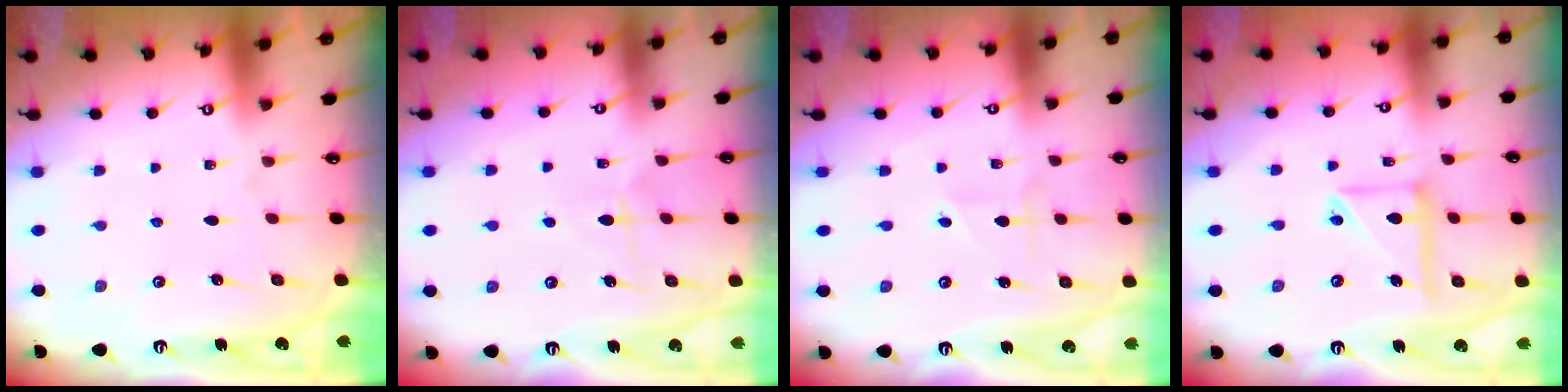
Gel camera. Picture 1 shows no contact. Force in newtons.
{"total": 6.9, "press": 6.9, "slide": 0.6}
{"total": 2.3, "press": 2.3, "slide": 0.2}
{"total": 10.6, "press": 10.5, "slide": 0.9}